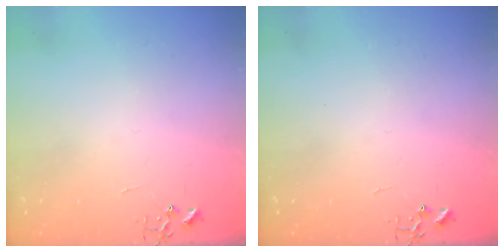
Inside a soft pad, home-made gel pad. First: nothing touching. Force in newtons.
{"total": 0.0}